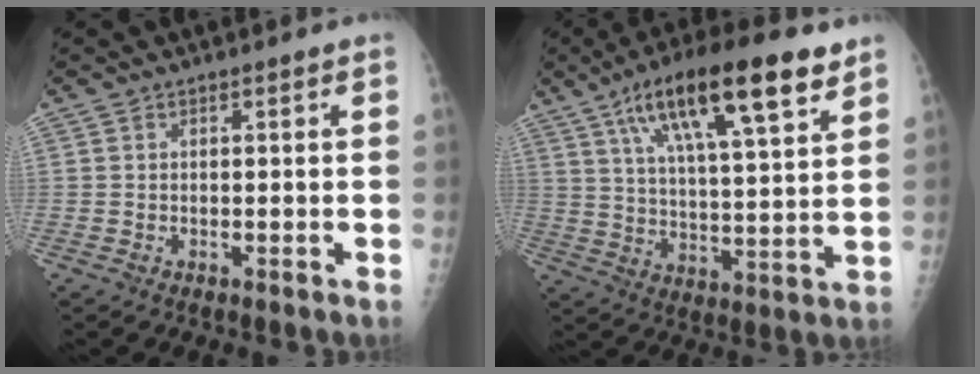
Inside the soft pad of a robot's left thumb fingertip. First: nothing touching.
{"total": 20.5, "force": [11.0, 5.0, 16.6], "torque": [-0.261, -0.015, 0.182]}